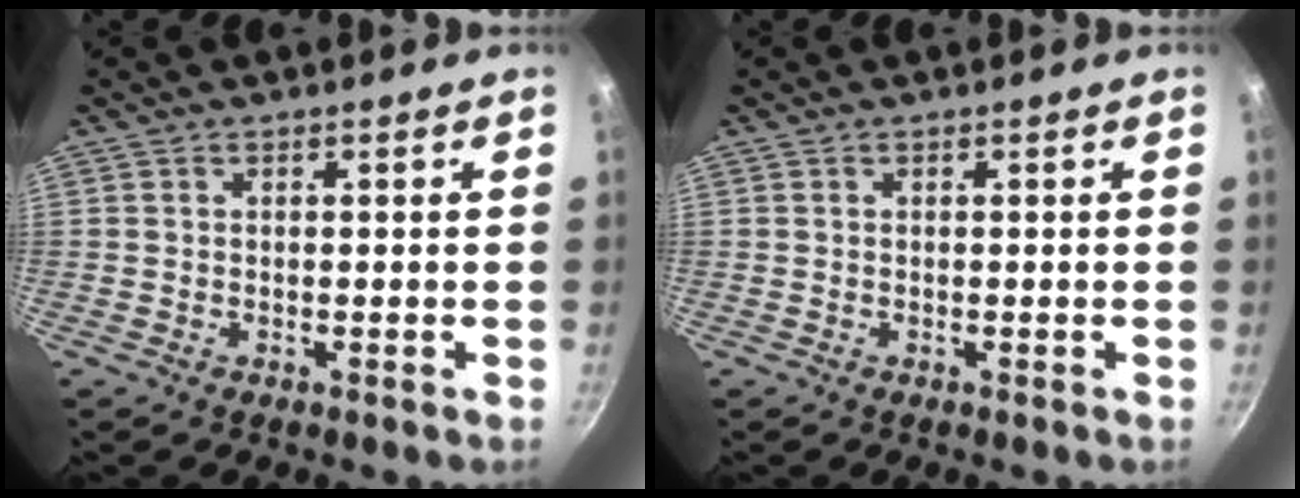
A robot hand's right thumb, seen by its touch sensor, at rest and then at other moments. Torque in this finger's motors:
{"motor_torque": [0.00, 0.00, 0.05, -0.05, 0.00]}